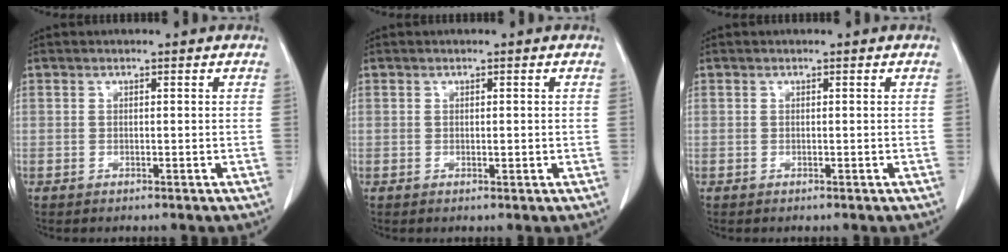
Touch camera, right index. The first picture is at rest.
{"total": 0.9, "force": [0.0, 0.5, 0.7], "torque": [-0.009, -0.001, 0.002]}
{"total": 0.0}